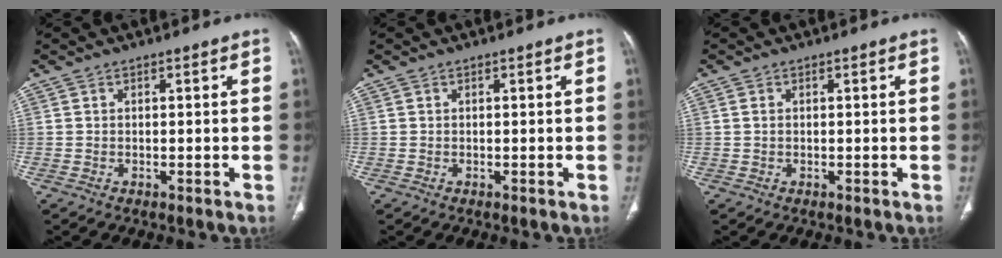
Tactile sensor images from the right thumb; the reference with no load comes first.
{"total": 0.0}
{"total": 0.9, "force": [0.1, 0.6, 0.6], "torque": [-0.014, 0.002, 0.004]}